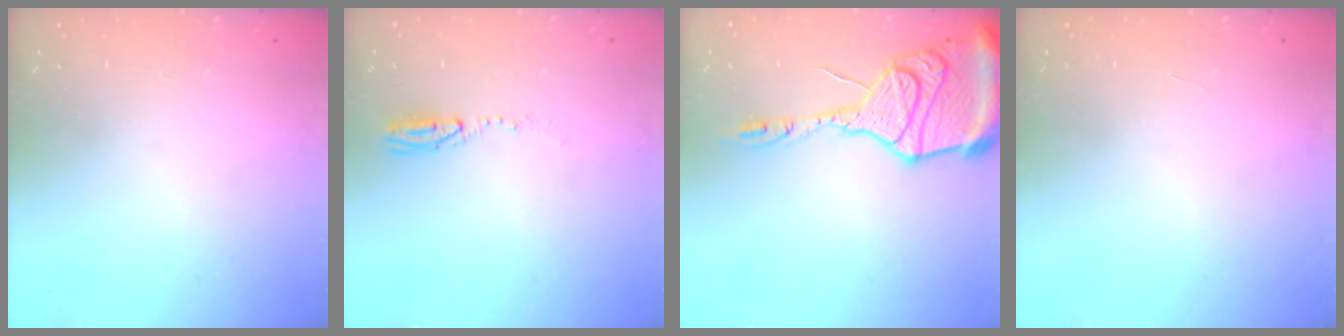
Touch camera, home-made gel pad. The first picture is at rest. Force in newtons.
{"total": 4.0, "press": 3.5, "slide": 2.0}
{"total": 20.8, "press": 20.6, "slide": 2.6}
{"total": 0.0}